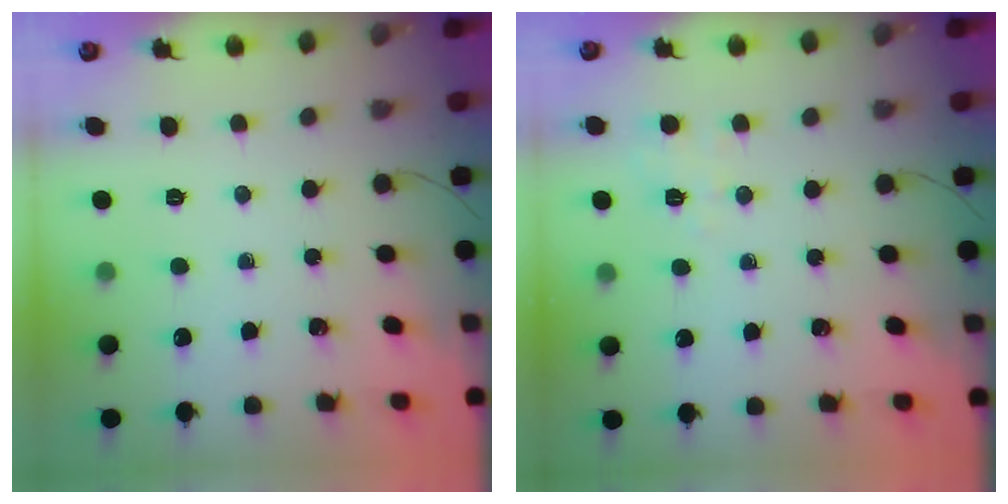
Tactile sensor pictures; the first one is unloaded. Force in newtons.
{"total": 4.0, "press": 3.7, "slide": 1.5}